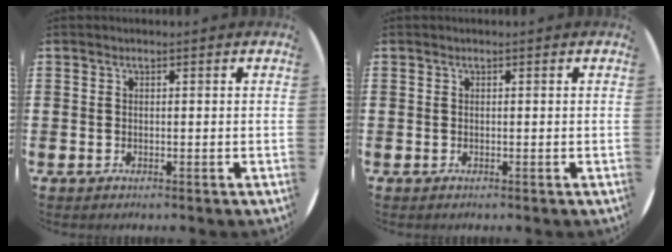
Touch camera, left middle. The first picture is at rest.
{"total": 0.0}